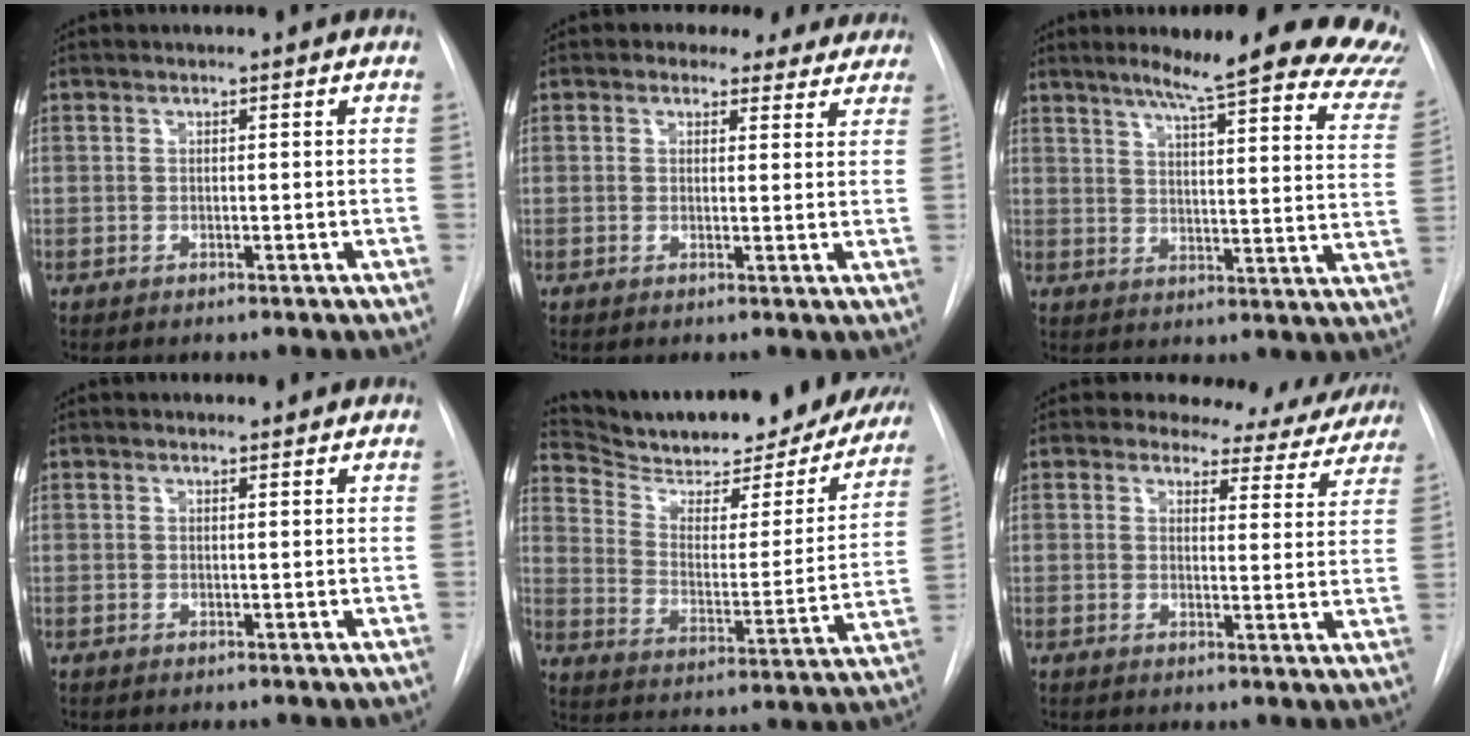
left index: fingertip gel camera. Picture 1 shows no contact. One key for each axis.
{"total": 6.8, "fx": 5.6, "fy": 3.5, "fz": 1.5, "tx": -0.001, "ty": 0.013, "tz": 0.056}
{"total": 24.7, "fx": 20.7, "fy": 2.5, "fz": 13.3, "tx": -0.164, "ty": -0.059, "tz": 0.239}
{"total": 1.0, "fx": 1.0, "fy": 0.3, "fz": -0.1, "tx": -0.009, "ty": 0.001, "tz": 0.012}
{"total": 27.3, "fx": 24.1, "fy": 6.6, "fz": 10.8, "tx": -0.168, "ty": -0.049, "tz": 0.320}
{"total": 10.8, "fx": 10.0, "fy": 3.9, "fz": 1.0, "tx": 0.021, "ty": -0.025, "tz": 0.088}